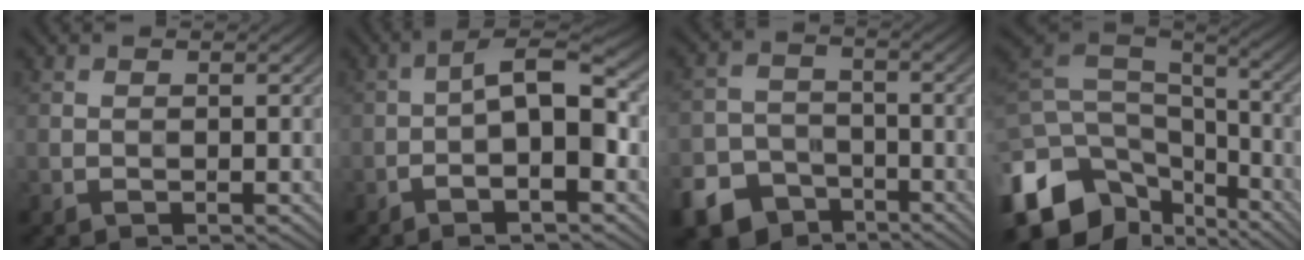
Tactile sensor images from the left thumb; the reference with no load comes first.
{"total": 7.3, "force": [-1.9, 1.9, 6.8], "torque": [-0.104, 0.011, -0.031]}
{"total": 8.6, "force": [-5.8, 5.6, 3.1], "torque": [-0.074, -0.025, -0.101]}
{"total": 14.7, "force": [-7.0, 9.2, 9.1], "torque": [-0.257, -0.029, -0.100]}